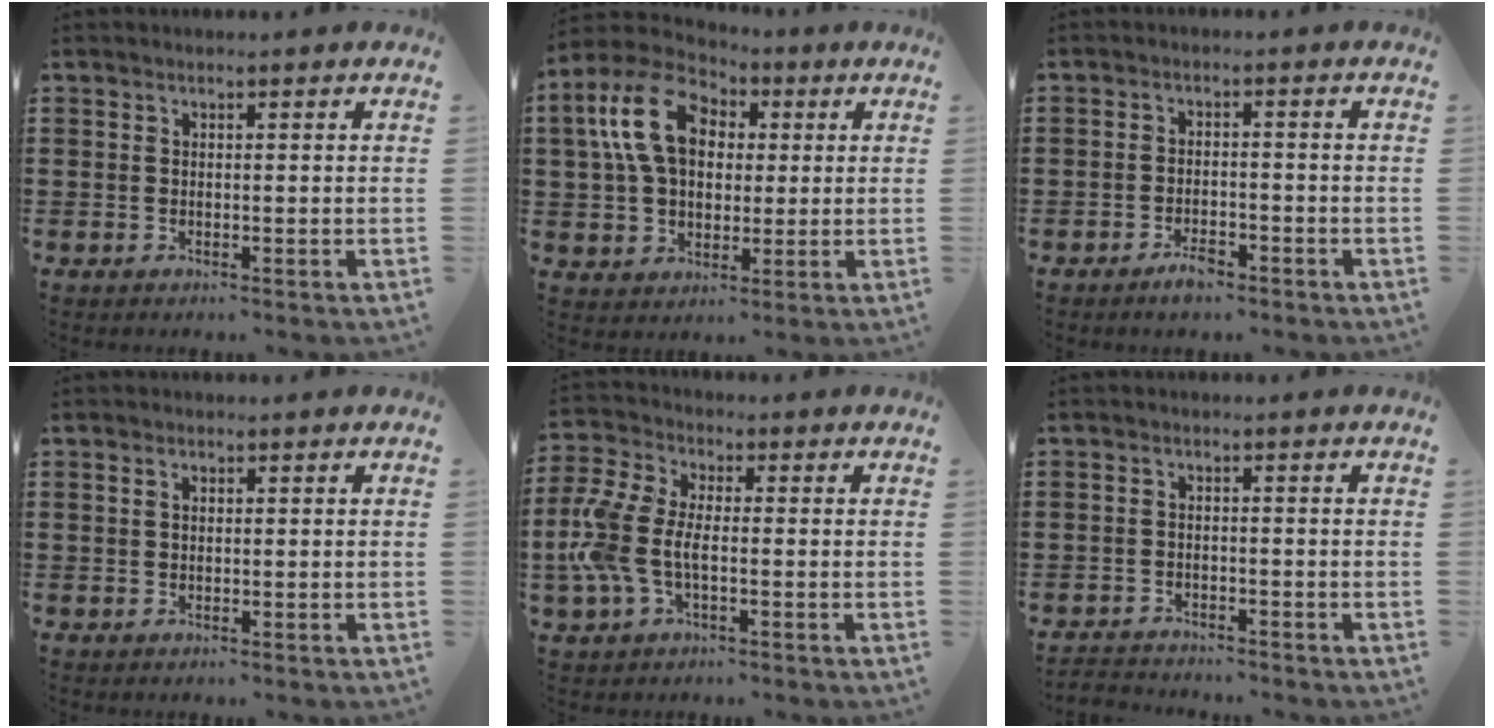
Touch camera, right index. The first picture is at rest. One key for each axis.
{"total": 12.5, "fx": 2.9, "fy": 8.7, "fz": 8.5, "tx": -0.198, "ty": 0.019, "tz": 0.051}
{"total": 2.6, "fx": -2.0, "fy": 0.9, "fz": 1.5, "tx": -0.025, "ty": 0.006, "tz": -0.038}
{"total": 1.0, "fx": 0.3, "fy": 0.7, "fz": 0.6, "tx": -0.014, "ty": 0.007, "tz": 0.005}
{"total": 7.6, "fx": -1.6, "fy": 4.2, "fz": 6.1, "tx": -0.167, "ty": -0.009, "tz": -0.042}
{"total": 1.9, "fx": -1.9, "fy": 0.1, "fz": -0.2, "tx": -0.002, "ty": 0.000, "tz": -0.043}